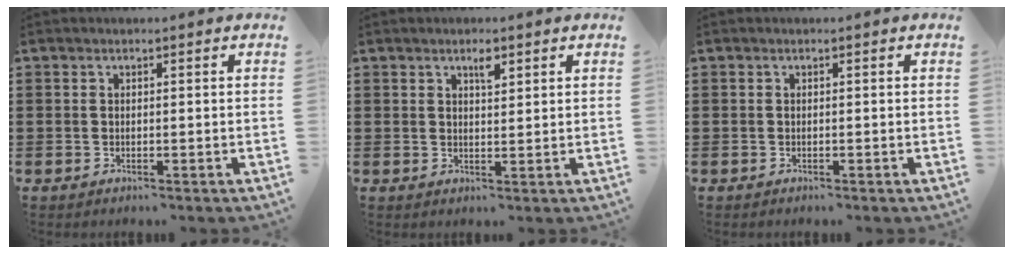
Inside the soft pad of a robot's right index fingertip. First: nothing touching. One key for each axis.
{"total": 2.3, "fx": 1.4, "fy": 0.8, "fz": 1.6, "tx": -0.020, "ty": -0.002, "tz": 0.021}
{"total": 0.0}